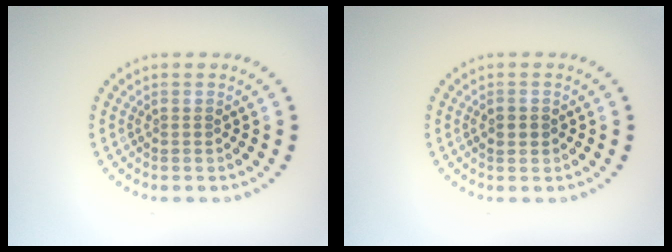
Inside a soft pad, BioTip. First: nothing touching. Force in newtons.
{"total": 1.3, "press": 1.3, "slide": 0.3}